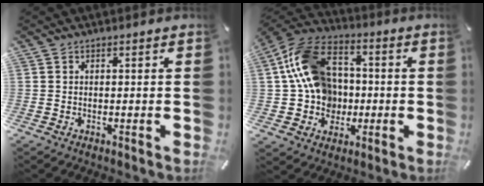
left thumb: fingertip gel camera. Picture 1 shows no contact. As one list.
[{"total": 16.5, "force": [1.1, 14.1, 8.5], "torque": [-0.177, 0.000, 0.028]}]